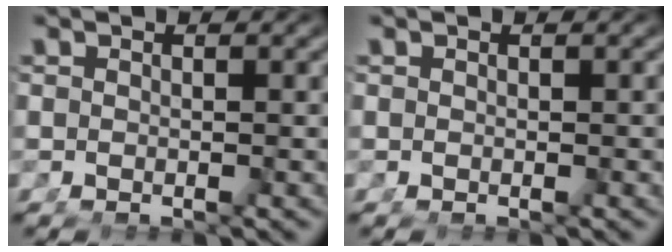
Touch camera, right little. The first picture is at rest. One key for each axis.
{"total": 0.0}